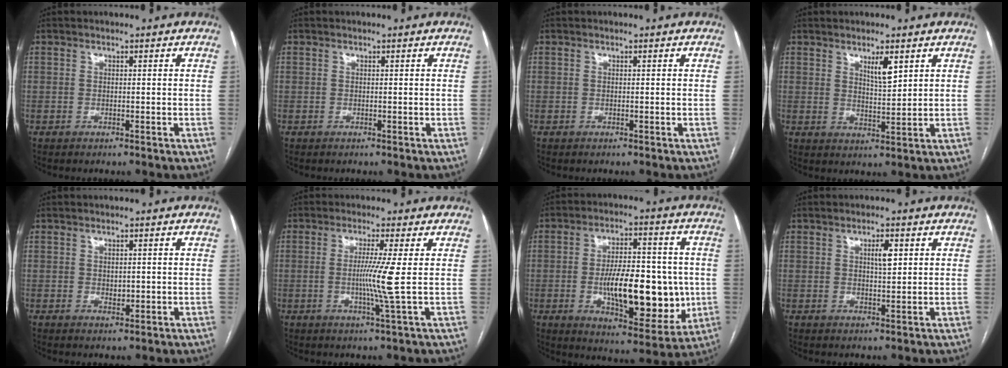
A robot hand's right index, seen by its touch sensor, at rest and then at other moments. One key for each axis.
{"total": 0.0}
{"total": 0.0}
{"total": 3.9, "fx": 2.2, "fy": 0.8, "fz": 3.1, "tx": -0.054, "ty": -0.005, "tz": 0.041}
{"total": 1.8, "fx": 0.0, "fy": 1.1, "fz": 1.5, "tx": -0.022, "ty": -0.003, "tz": 0.005}
{"total": 5.8, "fx": -0.2, "fy": -1.7, "fz": 5.5, "tx": -0.106, "ty": -0.016, "tz": -0.004}
{"total": 17.2, "fx": -2.1, "fy": 6.6, "fz": 15.7, "tx": -0.238, "ty": 0.003, "tz": -0.023}
{"total": 2.9, "fx": 1.0, "fy": 0.8, "fz": 2.6, "tx": -0.043, "ty": 0.001, "tz": 0.016}